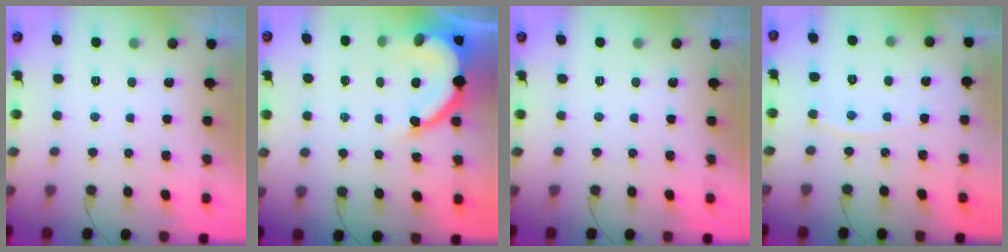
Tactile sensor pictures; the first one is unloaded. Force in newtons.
{"total": 10.9, "press": 10.8, "slide": 0.9}
{"total": 0.0}
{"total": 4.0, "press": 4.0, "slide": 0.5}